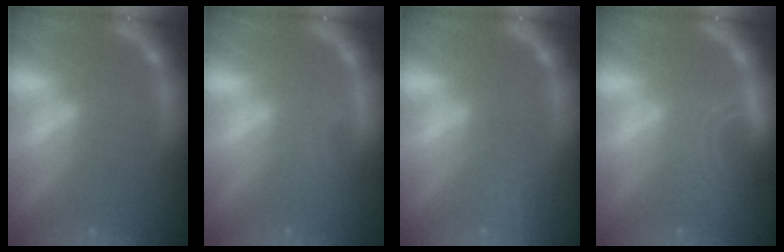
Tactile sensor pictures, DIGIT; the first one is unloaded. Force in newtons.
{"total": 1.9}
{"total": 2.4}
{"total": 4.5}